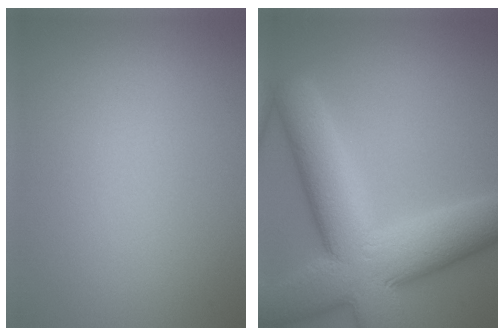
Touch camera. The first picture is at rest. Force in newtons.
{"total": 12.8, "press": 12.8, "slide": 0.7}